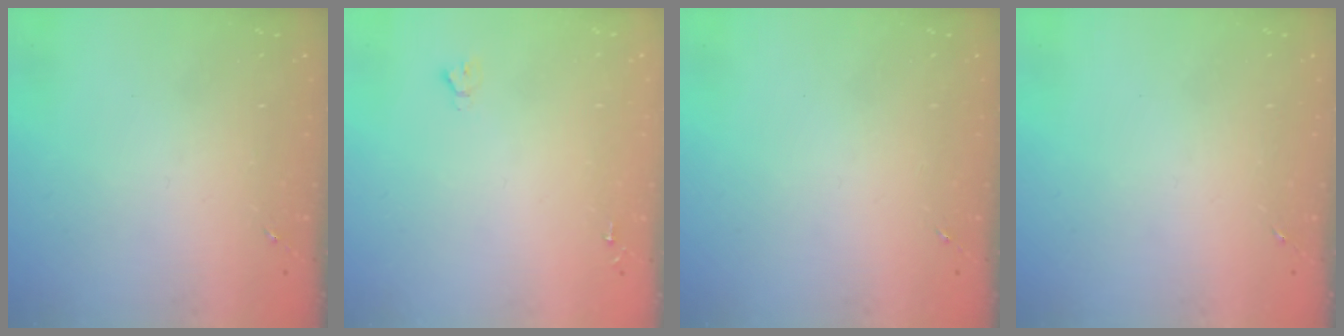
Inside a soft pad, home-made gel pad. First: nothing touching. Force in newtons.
{"total": 1.9, "press": 1.9, "slide": 0.2}
{"total": 0.0}
{"total": 0.0}